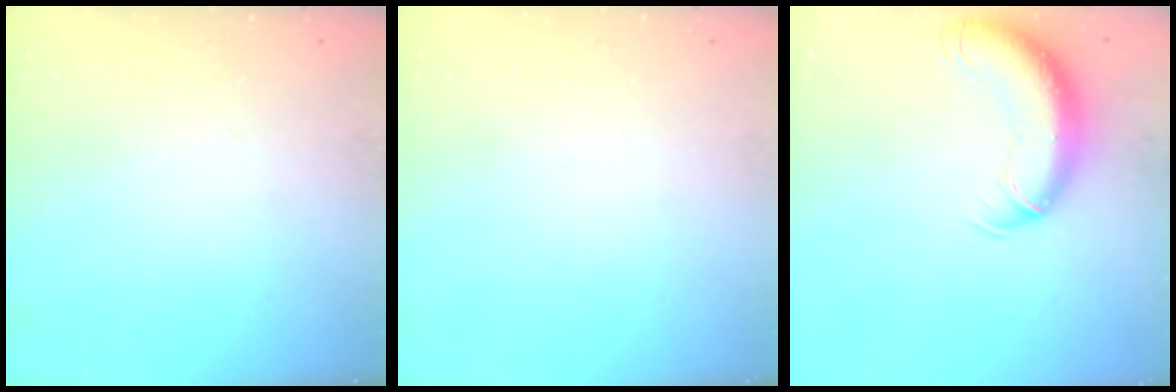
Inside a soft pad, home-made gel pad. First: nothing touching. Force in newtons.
{"total": 0.0}
{"total": 13.5, "press": 13.1, "slide": 3.5}